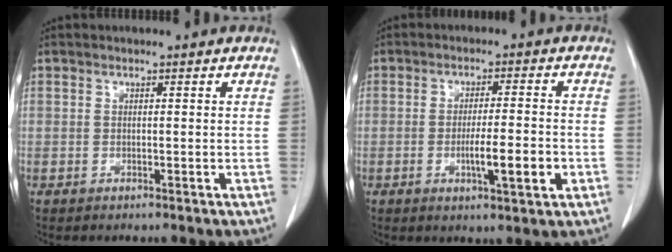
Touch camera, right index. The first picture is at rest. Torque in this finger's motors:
{"motor_torque": [1.15, -0.50, 0.56, 0.11]}